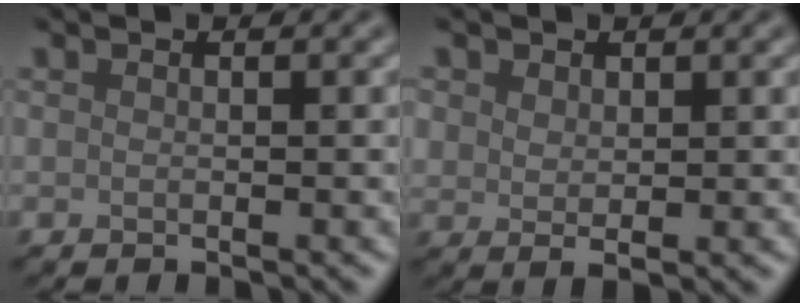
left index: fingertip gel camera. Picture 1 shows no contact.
{"total": 1.8, "force": [1.1, 1.1, 1.0], "torque": [-0.018, -0.004, 0.022]}